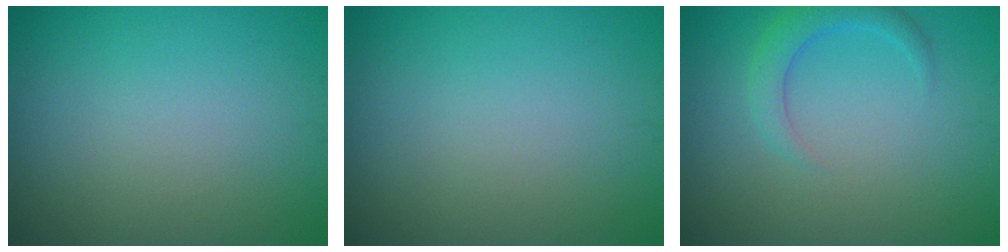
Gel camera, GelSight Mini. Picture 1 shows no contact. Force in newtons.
{"total": 0.0}
{"total": 2.4, "press": 2.4, "slide": 0.2}